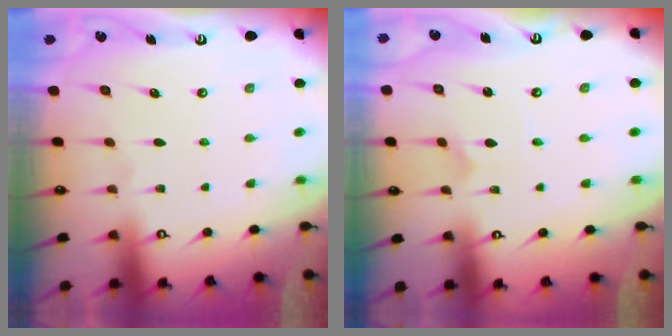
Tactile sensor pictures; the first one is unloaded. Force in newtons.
{"total": 1.2, "press": 1.2, "slide": 0.1}